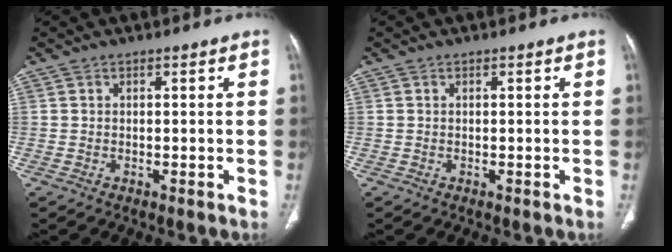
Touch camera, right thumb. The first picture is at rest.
{"total": 0.0}